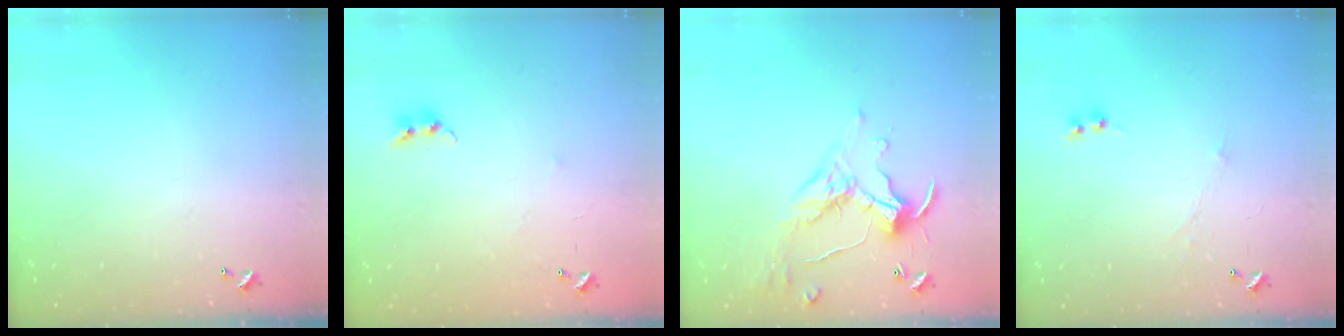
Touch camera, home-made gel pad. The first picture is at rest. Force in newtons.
{"total": 5.1, "press": 4.9, "slide": 1.1}
{"total": 1.5, "press": 1.5, "slide": 0.2}
{"total": 0.0}